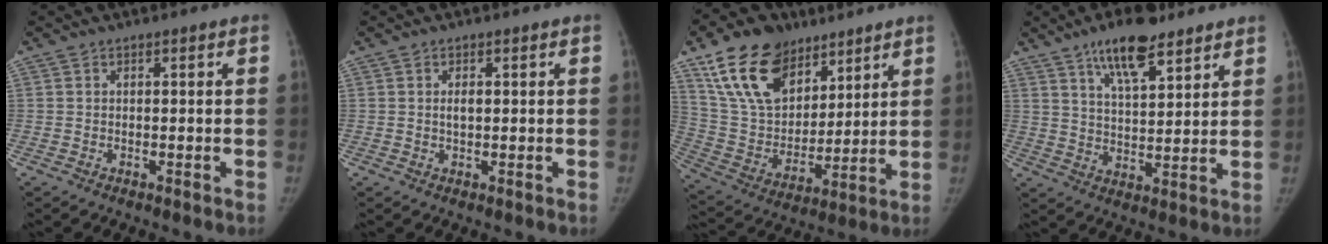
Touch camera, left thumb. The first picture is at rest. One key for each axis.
{"total": 1.6, "fx": 0.2, "fy": 0.8, "fz": 1.4, "tx": -0.023, "ty": 0.000, "tz": 0.003}
{"total": 20.6, "fx": 12.0, "fy": 13.0, "fz": 10.4, "tx": -0.158, "ty": -0.034, "tz": 0.230}
{"total": 11.6, "fx": 7.7, "fy": 4.1, "fz": 7.7, "tx": -0.106, "ty": -0.039, "tz": 0.129}